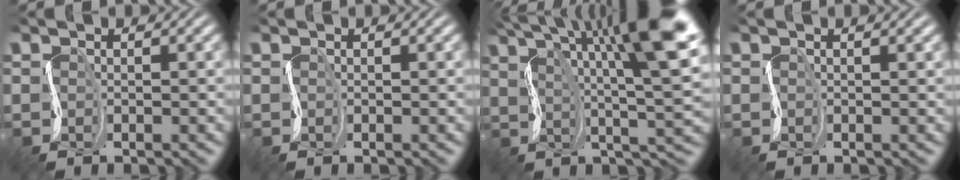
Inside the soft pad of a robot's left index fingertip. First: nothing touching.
{"total": 0.0}
{"total": 14.8, "force": [6.7, 3.9, 12.6], "torque": [-0.212, 0.013, 0.108]}
{"total": 1.3, "force": [0.8, 0.3, 1.0], "torque": [-0.011, 0.004, 0.006]}